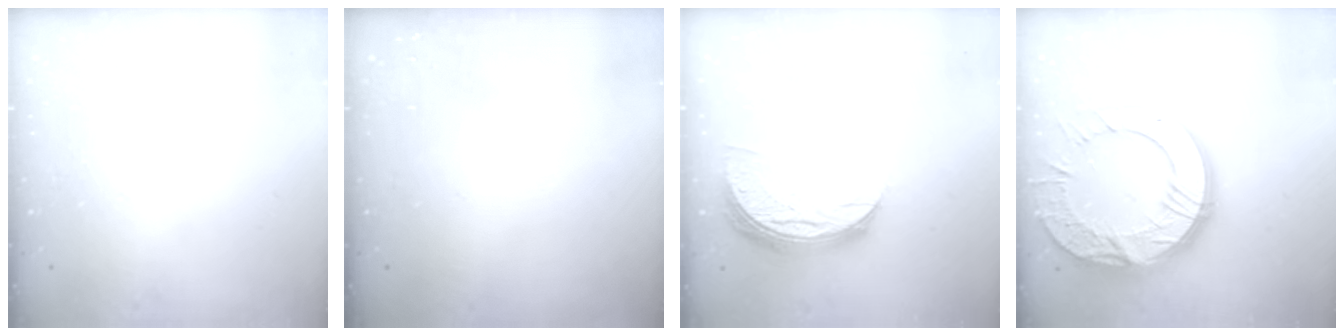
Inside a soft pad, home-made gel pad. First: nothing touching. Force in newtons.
{"total": 0.0}
{"total": 7.6, "press": 7.6, "slide": 0.7}
{"total": 22.7, "press": 22.7, "slide": 1.8}